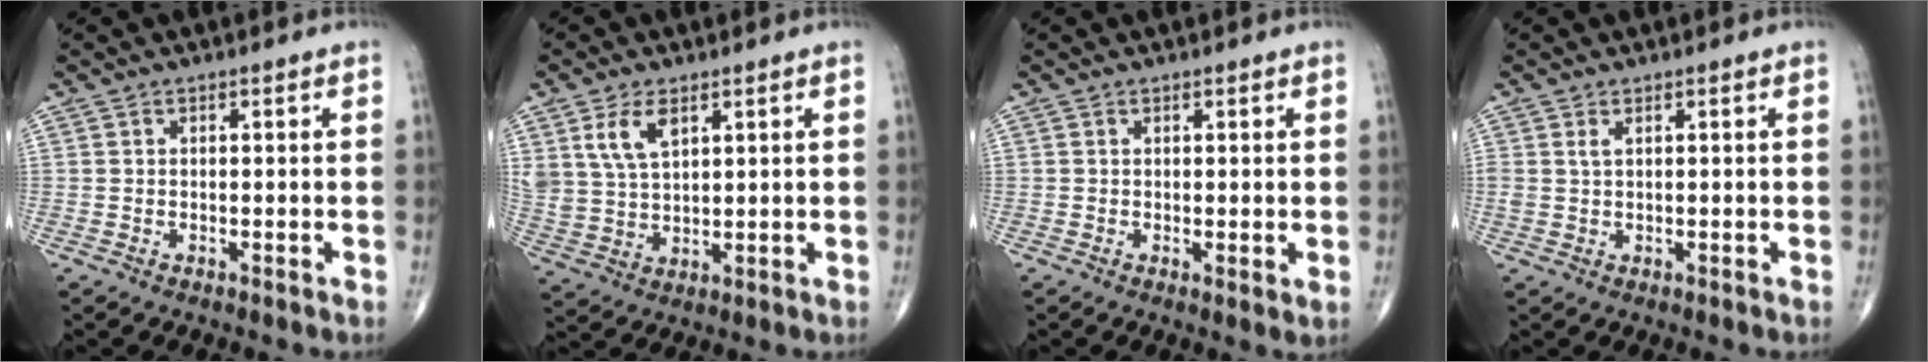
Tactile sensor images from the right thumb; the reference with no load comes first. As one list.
[{"total": 7.7, "force": [3.7, 4.3, 5.3], "torque": [-0.099, -0.012, 0.082]}, {"total": 1.6, "force": [0.2, 0.4, 1.6], "torque": [-0.028, -0.009, 0.002]}, {"total": 1.5, "force": [0.6, 0.7, 1.1], "torque": [-0.029, 0.006, 0.019]}]